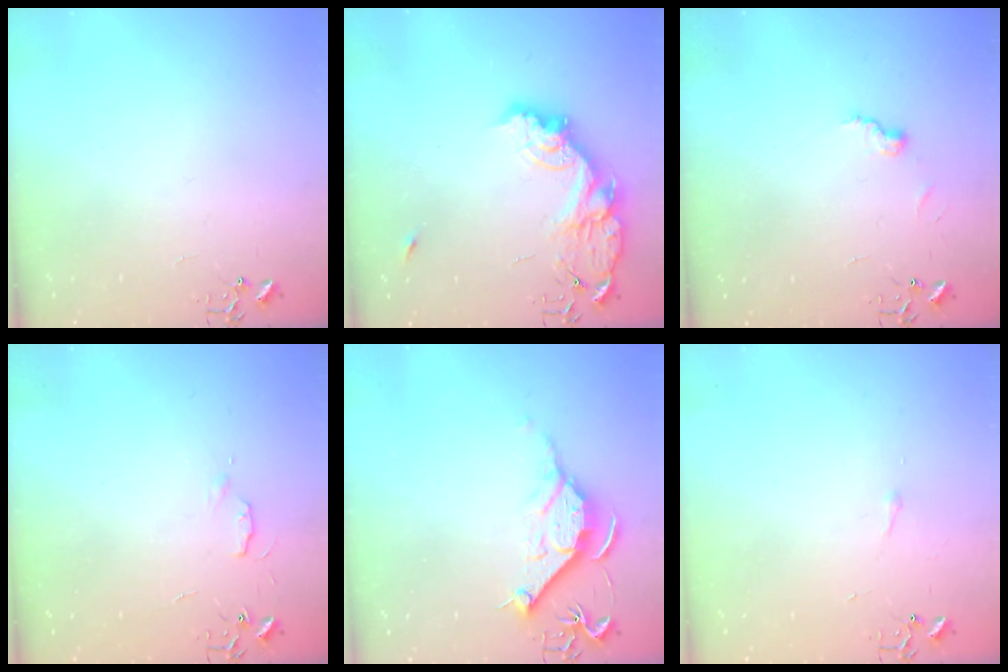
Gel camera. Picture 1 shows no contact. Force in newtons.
{"total": 15.3, "press": 15.2, "slide": 1.1}
{"total": 7.4, "press": 7.4, "slide": 0.4}
{"total": 4.6, "press": 4.6, "slide": 0.7}
{"total": 11.4, "press": 11.4, "slide": 0.8}
{"total": 2.9, "press": 2.9, "slide": 0.5}